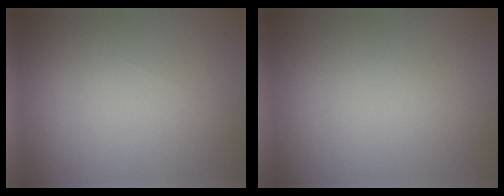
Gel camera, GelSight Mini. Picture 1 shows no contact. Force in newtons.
{"total": 0.0}